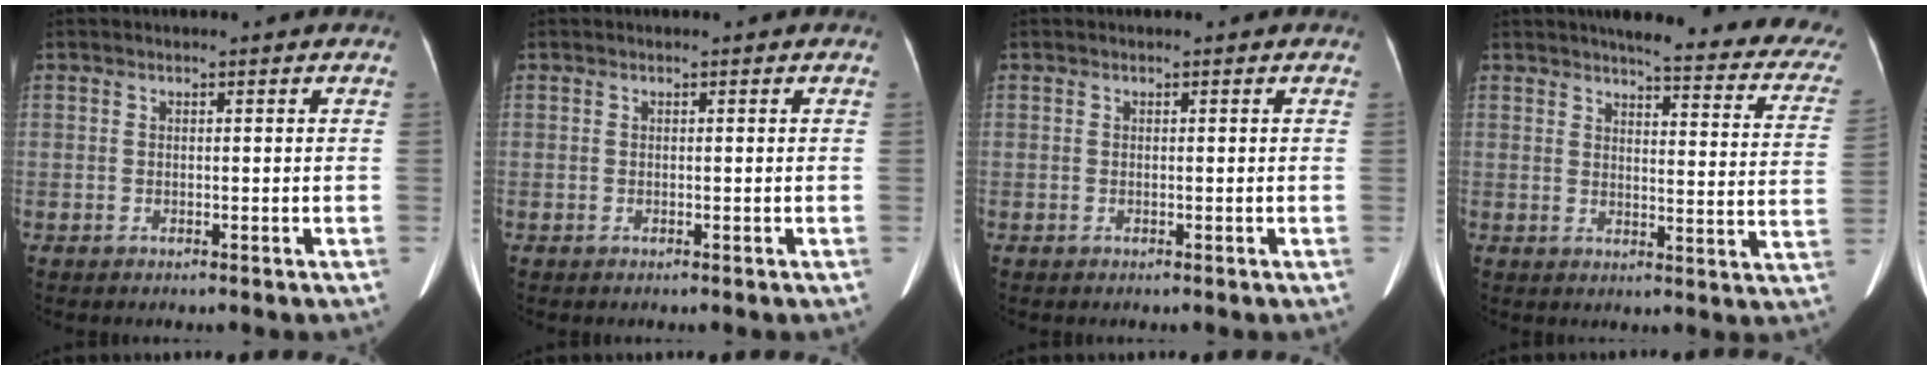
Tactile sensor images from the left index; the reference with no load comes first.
{"total": 0.0}
{"total": 0.0}
{"total": 20.1, "force": [17.5, 3.0, 9.3], "torque": [-0.092, -0.046, 0.180]}